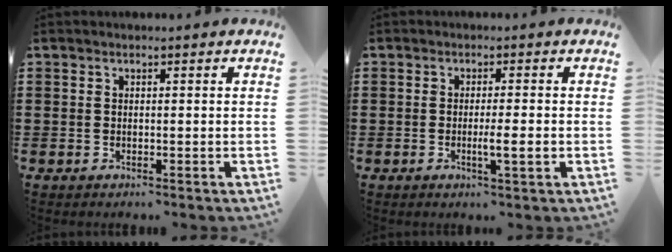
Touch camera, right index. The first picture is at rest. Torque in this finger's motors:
{"motor_torque": [1.05, -0.31, 0.13, 0.07]}